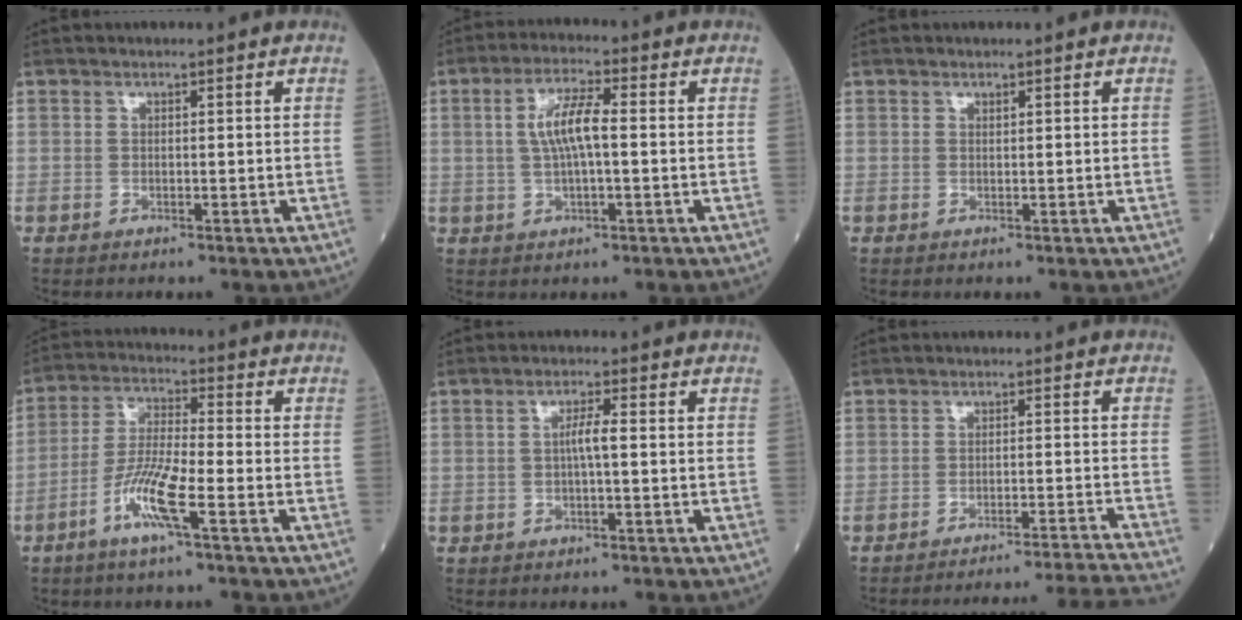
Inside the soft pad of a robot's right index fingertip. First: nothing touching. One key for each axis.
{"total": 6.3, "fx": 0.5, "fy": 1.3, "fz": 6.1, "tx": -0.125, "ty": 0.013, "tz": 0.007}
{"total": 0.0}
{"total": 8.5, "fx": -4.0, "fy": 0.5, "fz": 7.5, "tx": -0.154, "ty": -0.005, "tz": -0.082}
{"total": 2.6, "fx": -0.2, "fy": 0.1, "fz": 2.6, "tx": -0.047, "ty": 0.002, "tz": -0.005}
{"total": 15.4, "fx": -14.5, "fy": -4.3, "fz": 2.8, "tx": -0.009, "ty": -0.031, "tz": -0.188}